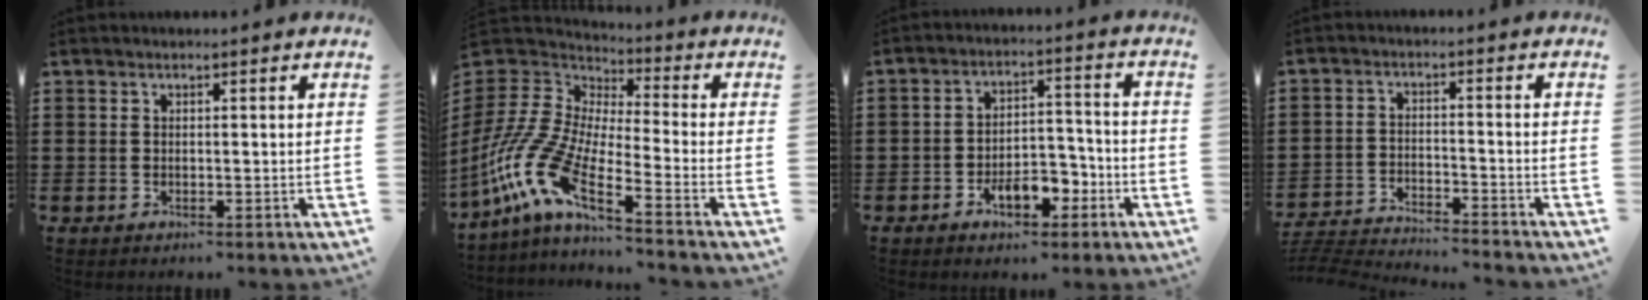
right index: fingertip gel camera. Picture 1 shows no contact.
{"total": 12.0, "force": [-8.5, 2.4, 8.1], "torque": [-0.225, -0.027, -0.190]}
{"total": 6.6, "force": [-3.5, 3.7, 4.2], "torque": [-0.065, 0.015, -0.065]}
{"total": 4.2, "force": [-4.2, -0.3, 0.3], "torque": [-0.026, -0.008, -0.095]}